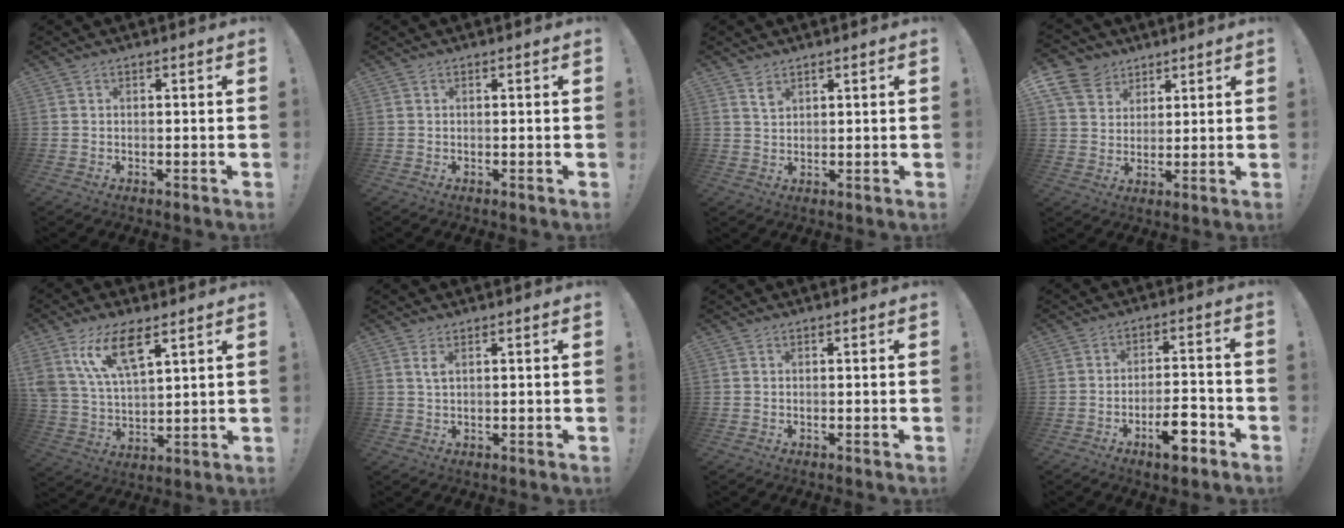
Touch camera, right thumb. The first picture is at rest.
{"total": 0.0}
{"total": 2.8, "force": [2.0, 1.5, 1.2], "torque": [-0.006, -0.016, 0.034]}
{"total": 9.9, "force": [6.1, 7.4, 2.6], "torque": [-0.053, -0.035, 0.123]}
{"total": 14.4, "force": [8.5, 6.3, 9.9], "torque": [-0.211, -0.030, 0.154]}
{"total": 1.9, "force": [0.9, 0.4, 1.7], "torque": [-0.032, -0.001, 0.014]}
{"total": 0.0}
{"total": 9.8, "force": [-5.6, 3.5, 7.3], "torque": [-0.111, 0.028, -0.099]}